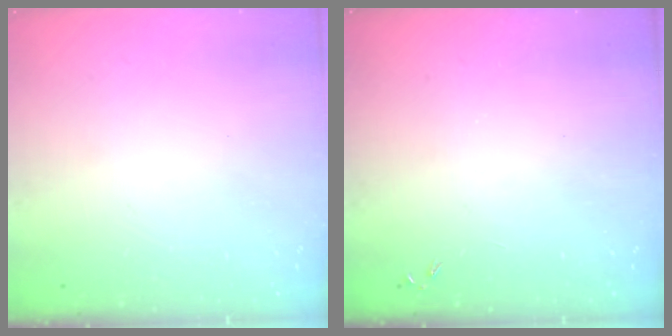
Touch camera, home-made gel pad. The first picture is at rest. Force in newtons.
{"total": 0.0}